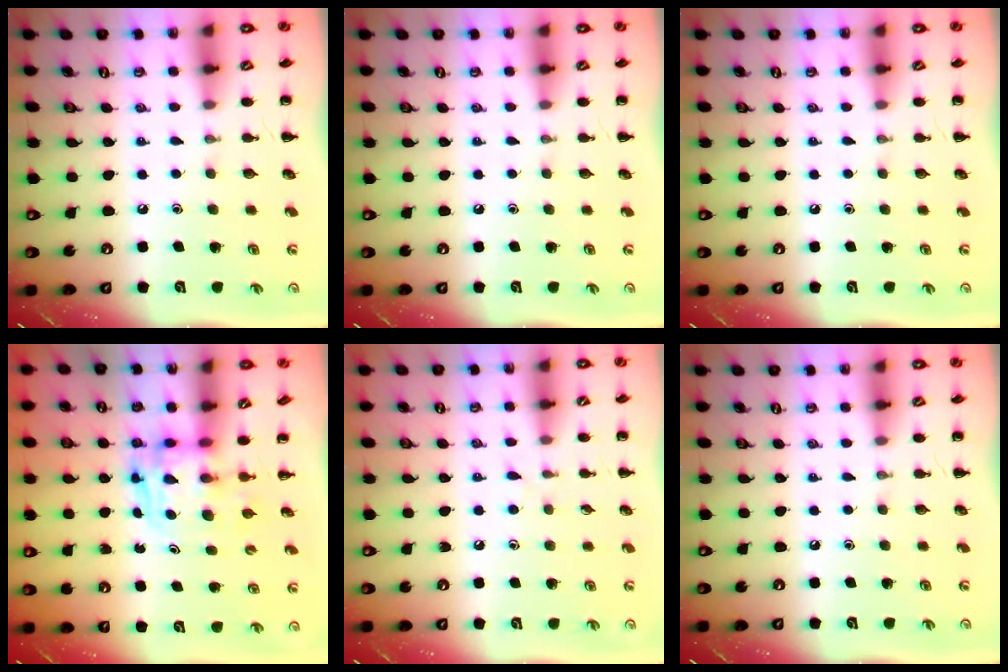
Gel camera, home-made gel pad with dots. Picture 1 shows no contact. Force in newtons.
{"total": 0.0}
{"total": 0.0}
{"total": 2.6, "press": 2.6, "slide": 0.2}
{"total": 3.9, "press": 3.5, "slide": 1.7}
{"total": 0.0}